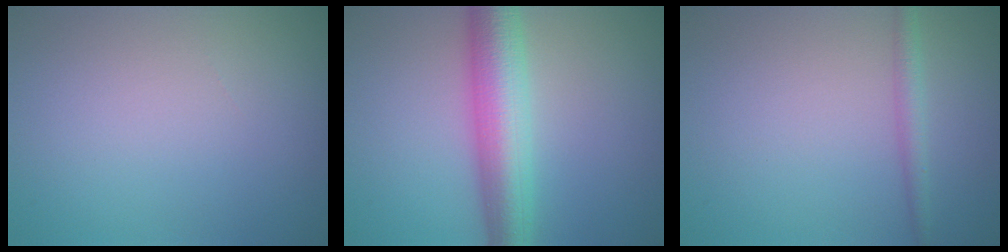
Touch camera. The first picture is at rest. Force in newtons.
{"total": 6.8, "press": 6.8, "slide": 0.1}
{"total": 1.7, "press": 1.7, "slide": 0.0}